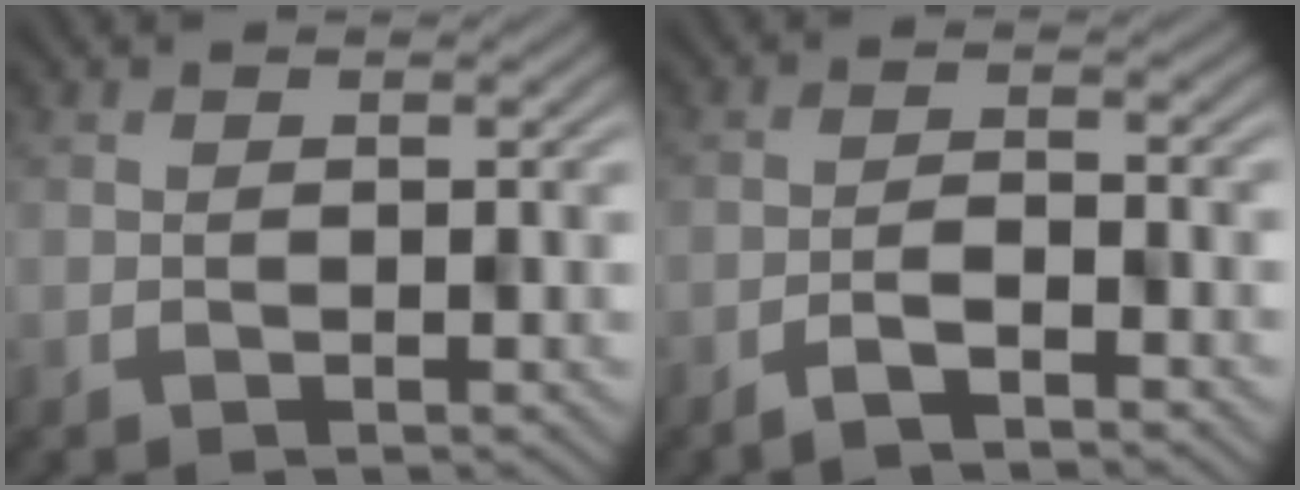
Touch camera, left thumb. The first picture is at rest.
{"total": 3.0, "force": [-2.3, 0.5, 1.8], "torque": [-0.032, 0.004, -0.045]}